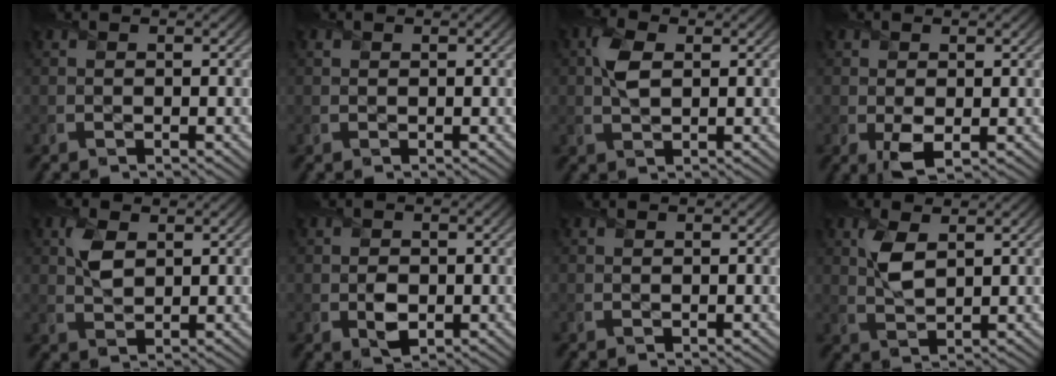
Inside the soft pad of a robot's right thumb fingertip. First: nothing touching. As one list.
[{"total": 0.6, "force": [0.2, 0.5, 0.1], "torque": [0.000, -0.003, 0.004]}, {"total": 3.8, "force": [0.9, 2.2, 3.0], "torque": [-0.074, 0.008, 0.013]}, {"total": 2.8, "force": [-0.3, 1.8, 2.1], "torque": [-0.047, -0.013, -0.005]}, {"total": 3.6, "force": [1.4, 2.2, 2.6], "torque": [-0.063, 0.004, 0.026]}, {"total": 2.7, "force": [-0.4, 2.1, 1.6], "torque": [-0.032, -0.011, -0.007]}, {"total": 0.0}, {"total": 4.3, "force": [1.7, 2.1, 3.3], "torque": [-0.082, 0.003, 0.035]}]